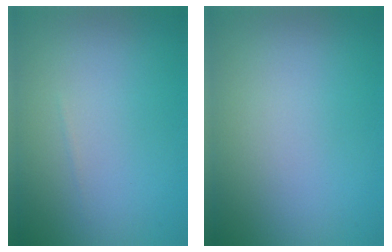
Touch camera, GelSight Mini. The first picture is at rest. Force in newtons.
{"total": 0.0}